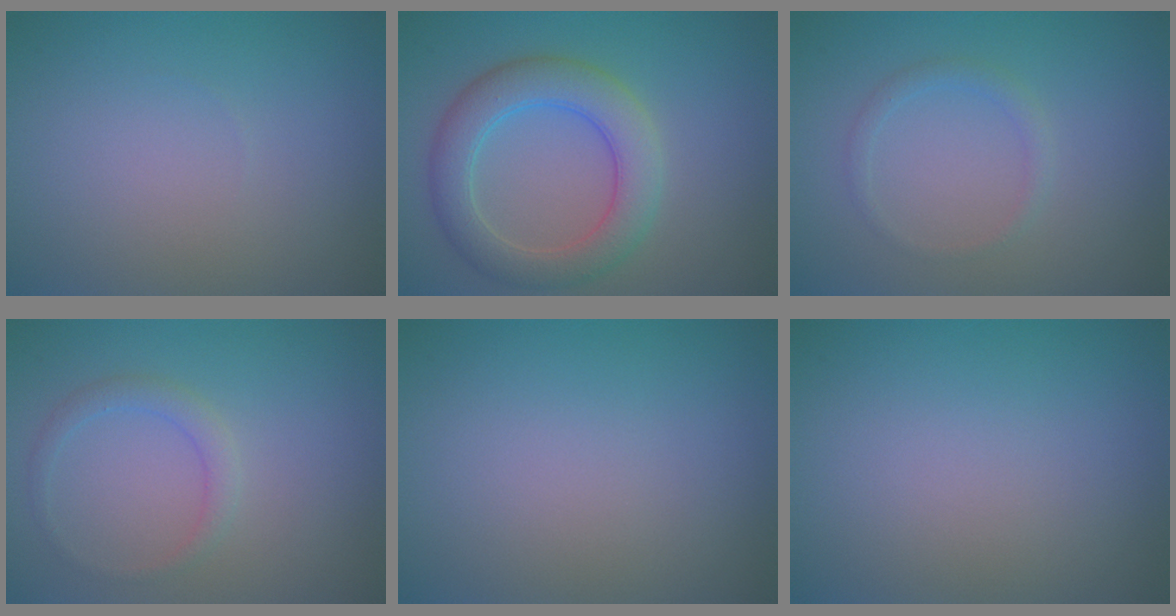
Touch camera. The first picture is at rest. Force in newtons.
{"total": 5.4, "press": 5.4, "slide": 0.1}
{"total": 1.2, "press": 1.2, "slide": 0.0}
{"total": 1.6, "press": 1.6, "slide": 0.2}
{"total": 0.0}
{"total": 0.0}